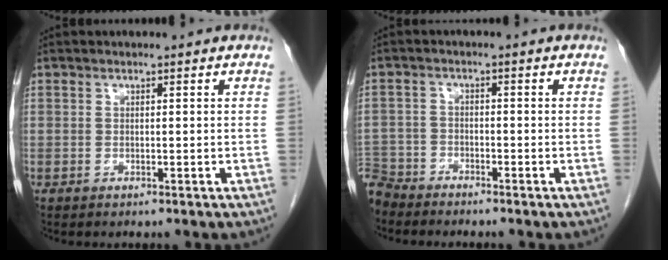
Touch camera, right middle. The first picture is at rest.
{"total": 5.4, "force": [-5.1, 1.6, -0.2], "torque": [0.007, -0.008, -0.102]}